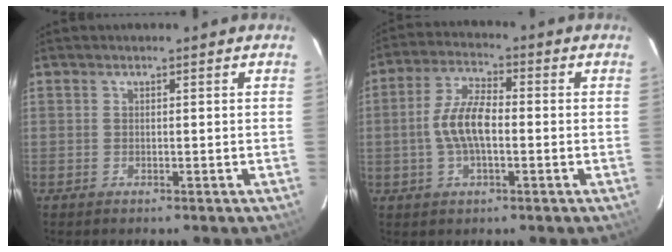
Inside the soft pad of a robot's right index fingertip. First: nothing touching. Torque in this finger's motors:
{"motor_torque": [0.32, 0.04, 0.40, 0.14]}